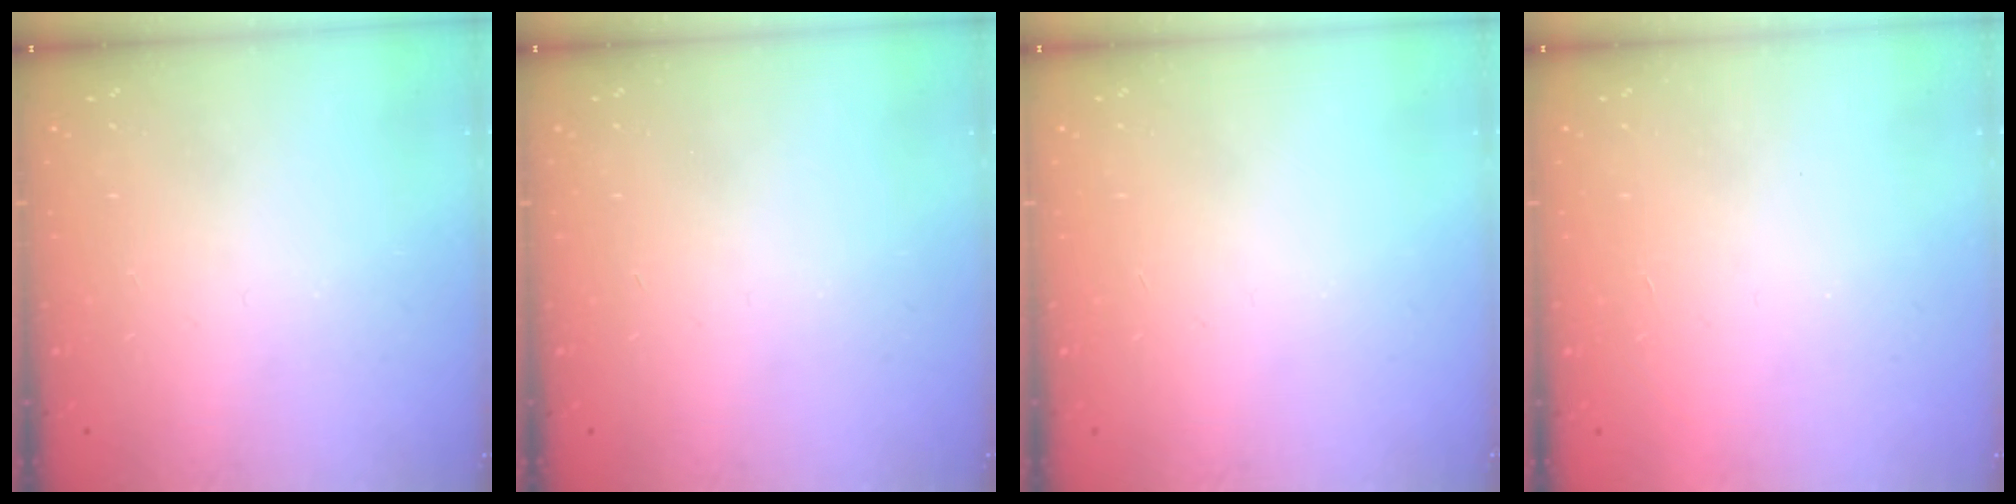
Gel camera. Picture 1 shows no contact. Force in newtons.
{"total": 0.0}
{"total": 0.0}
{"total": 1.6, "press": 1.6, "slide": 0.1}